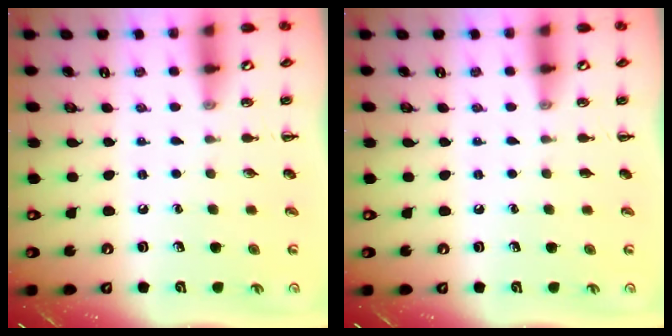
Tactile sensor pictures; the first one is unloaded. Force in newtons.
{"total": 0.0}